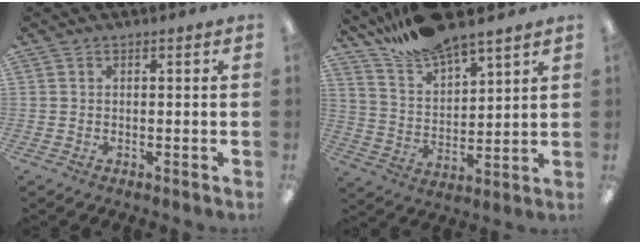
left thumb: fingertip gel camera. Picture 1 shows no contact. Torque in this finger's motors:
{"motor_torque": [0.30, 0.10, -0.11, -0.27, 0.05]}